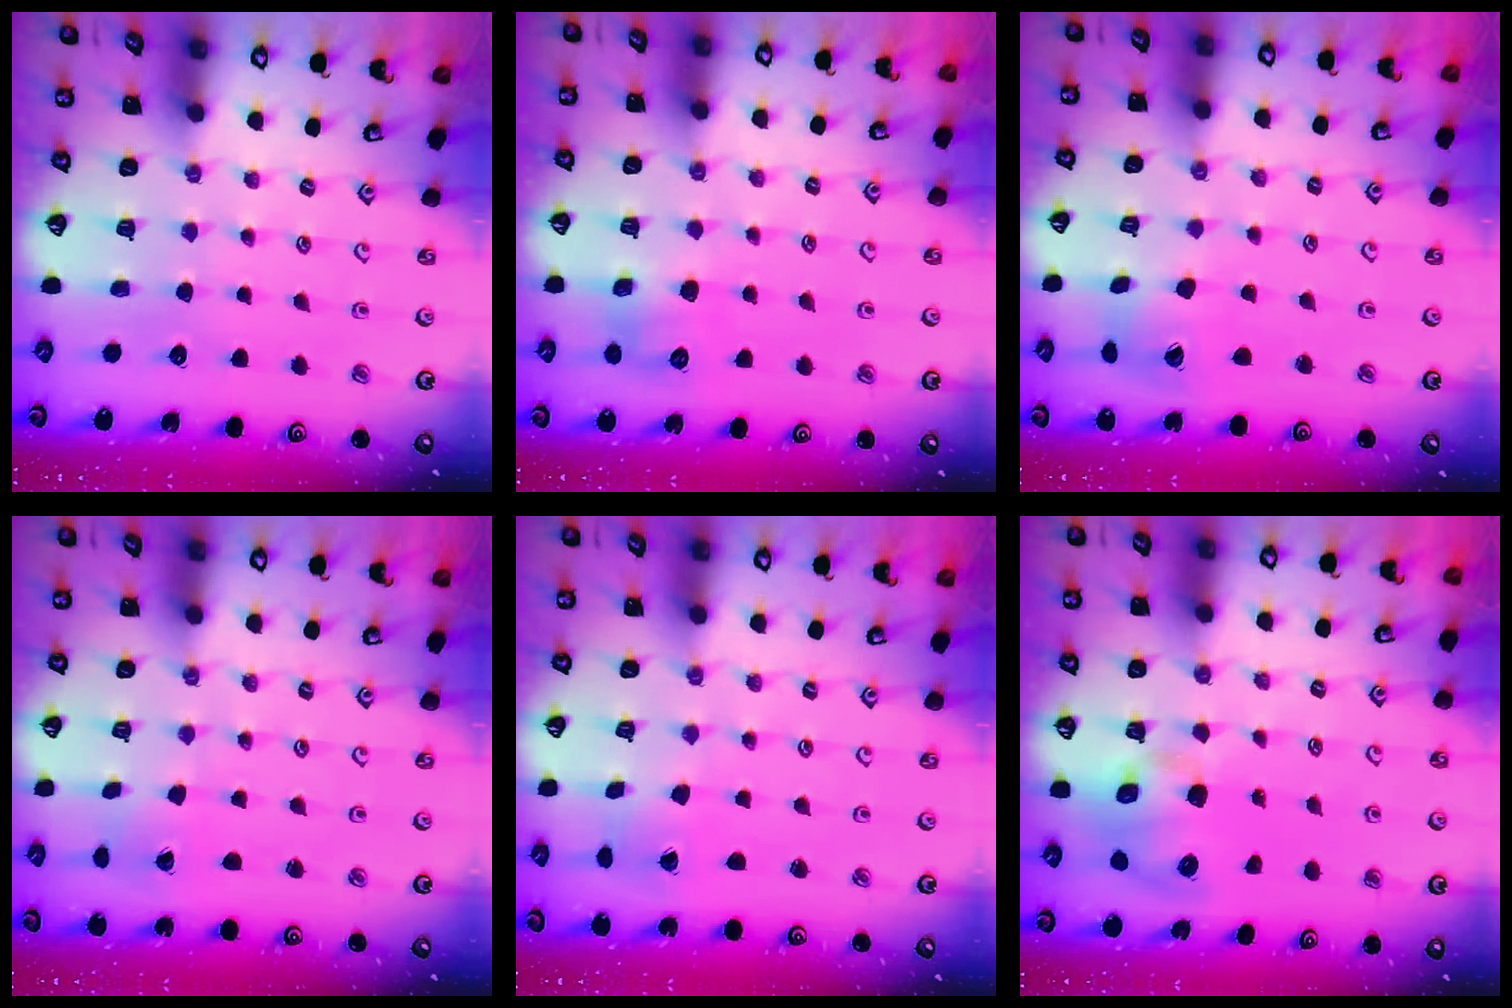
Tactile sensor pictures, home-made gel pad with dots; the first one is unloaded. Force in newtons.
{"total": 6.7, "press": 6.7, "slide": 0.4}
{"total": 9.7, "press": 9.6, "slide": 1.3}
{"total": 1.8, "press": 1.8, "slide": 0.1}
{"total": 2.2, "press": 2.2, "slide": 0.3}
{"total": 9.4, "press": 9.2, "slide": 1.7}